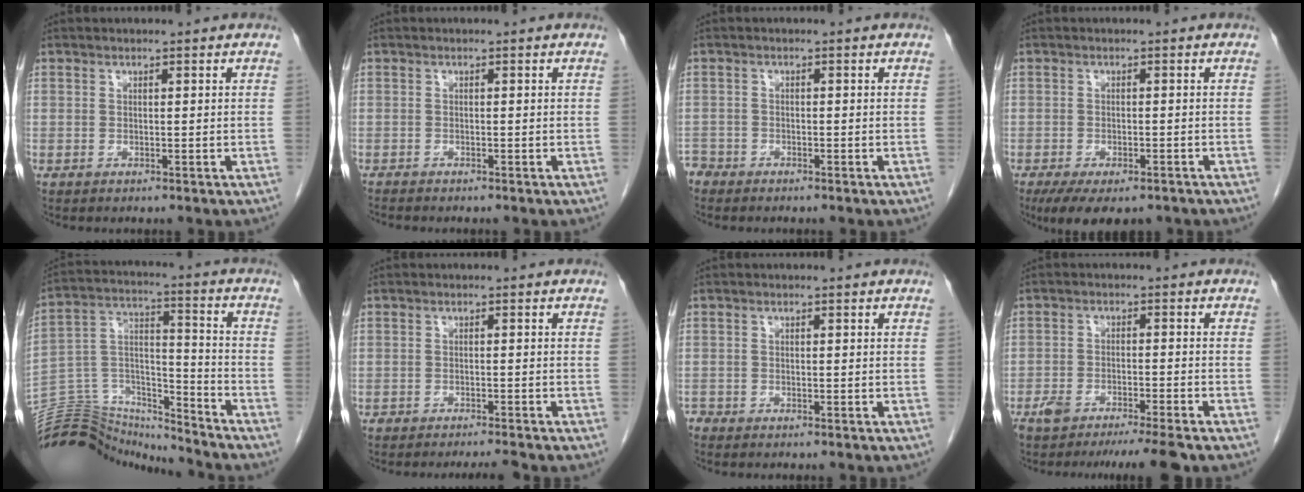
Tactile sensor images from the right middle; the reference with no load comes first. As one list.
[{"total": 1.4, "force": [-1.3, 0.2, 0.4], "torque": [-0.013, -0.003, -0.021]}, {"total": 2.5, "force": [-2.3, 1.0, -0.1], "torque": [-0.002, 0.000, -0.046]}, {"total": 8.2, "force": [-6.0, 3.2, 4.6], "torque": [-0.069, -0.009, -0.089]}, {"total": 17.3, "force": [-17.0, 2.8, 1.7], "torque": [-0.037, 0.063, -0.286]}, {"total": 2.3, "force": [-2.2, -0.2, 0.7], "torque": [-0.012, -0.007, -0.035]}, {"total": 1.0, "force": [-0.9, 0.3, 0.0], "torque": [-0.003, -0.001, -0.019]}, {"total": 8.2, "force": [-6.8, -0.2, 4.6], "torque": [-0.060, -0.012, -0.107]}]